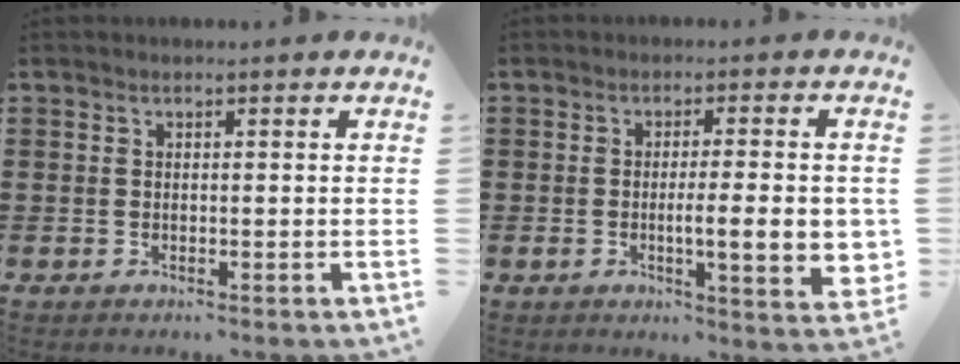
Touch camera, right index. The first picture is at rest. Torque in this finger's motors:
{"motor_torque": [2.13, -0.01, 0.38, 0.13]}